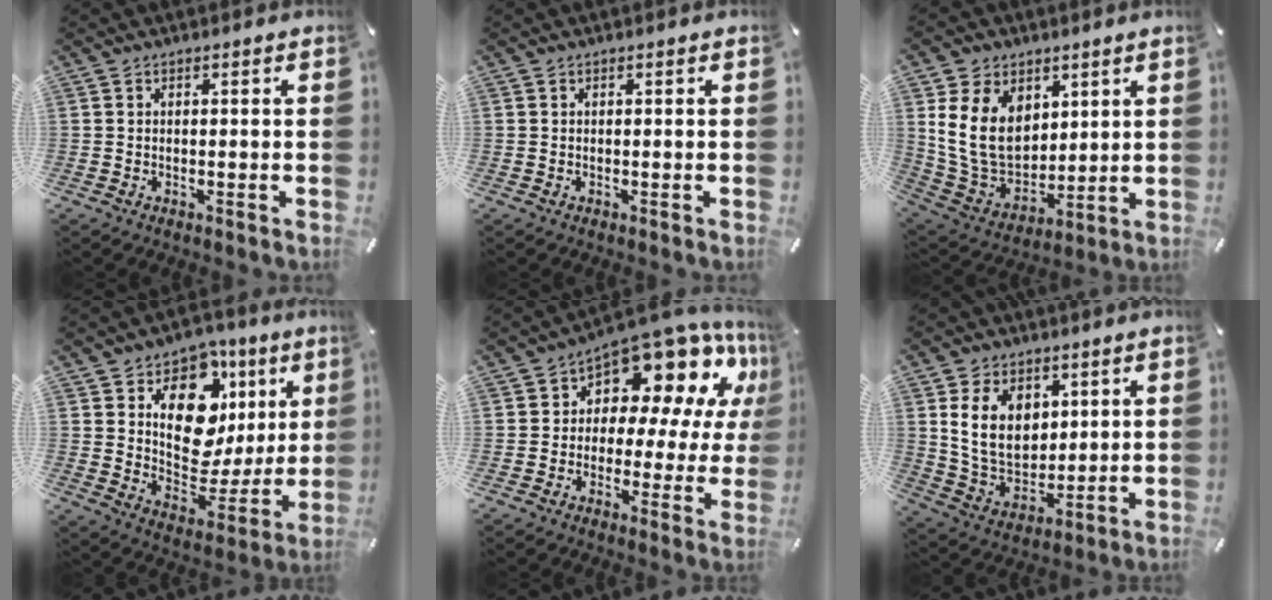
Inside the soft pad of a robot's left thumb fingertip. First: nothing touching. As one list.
[{"total": 0.0}, {"total": 15.6, "force": [4.9, 12.0, 8.7], "torque": [-0.191, -0.019, 0.092]}, {"total": 15.6, "force": [5.8, 11.2, 9.2], "torque": [-0.120, -0.051, 0.104]}, {"total": 13.5, "force": [8.5, 7.6, 7.4], "torque": [-0.106, -0.081, 0.144]}, {"total": 12.3, "force": [4.2, 9.1, 7.1], "torque": [-0.147, -0.008, 0.075]}]